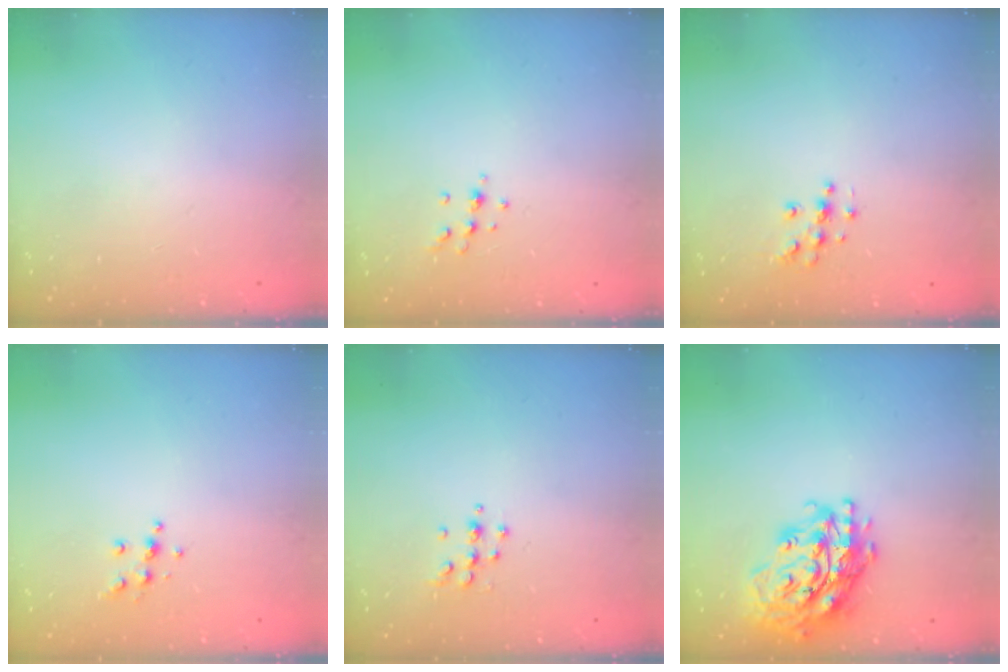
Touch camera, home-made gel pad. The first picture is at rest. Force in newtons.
{"total": 5.1, "press": 4.9, "slide": 1.1}
{"total": 5.0, "press": 4.7, "slide": 1.6}
{"total": 5.6, "press": 5.6, "slide": 0.6}
{"total": 4.8, "press": 4.7, "slide": 0.5}
{"total": 21.0, "press": 20.9, "slide": 2.7}